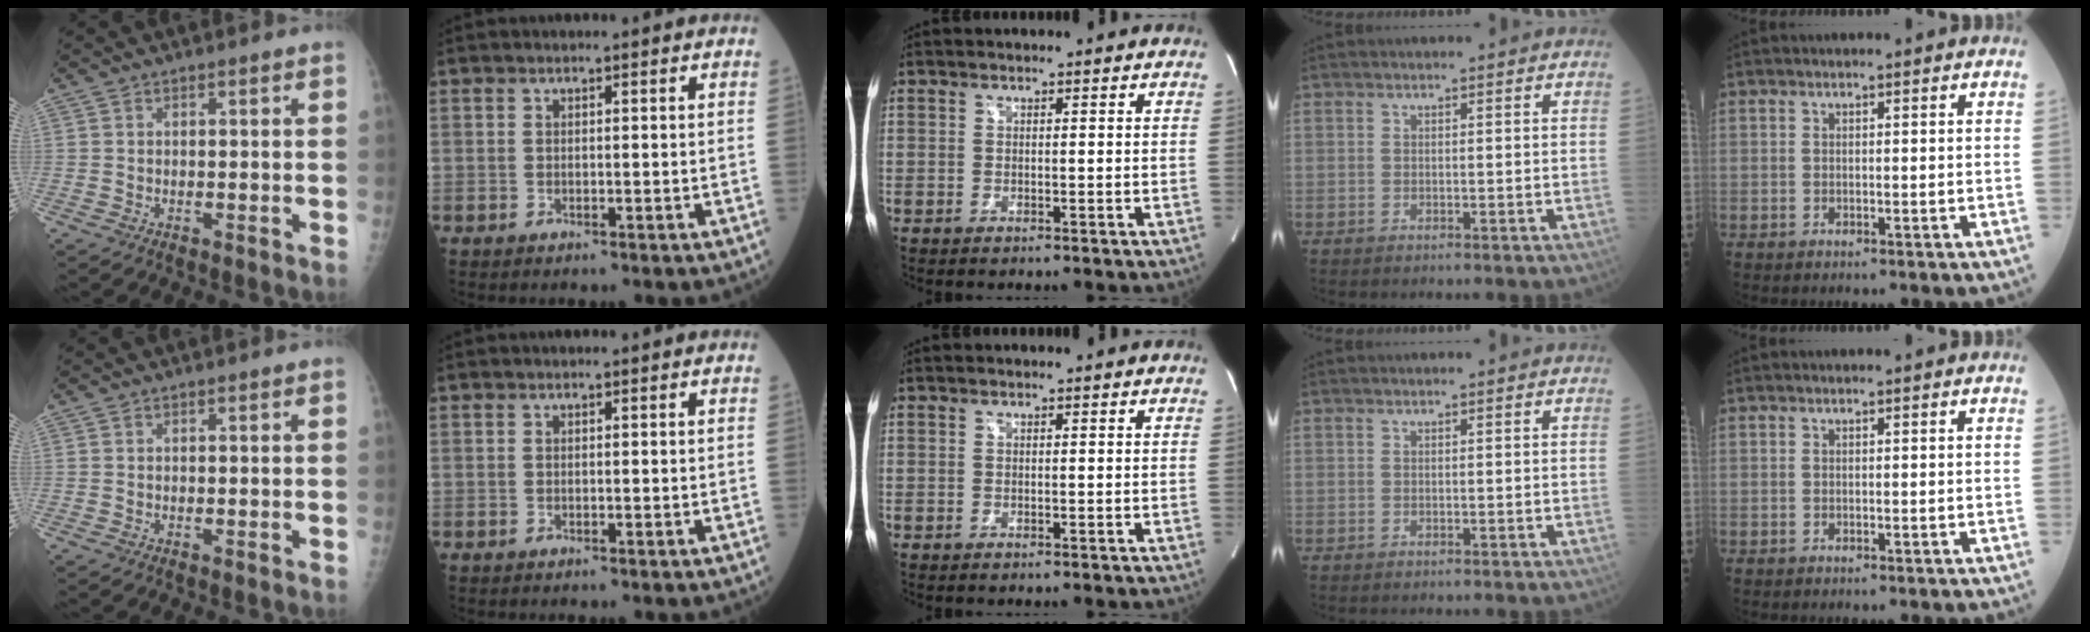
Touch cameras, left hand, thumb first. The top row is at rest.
{}